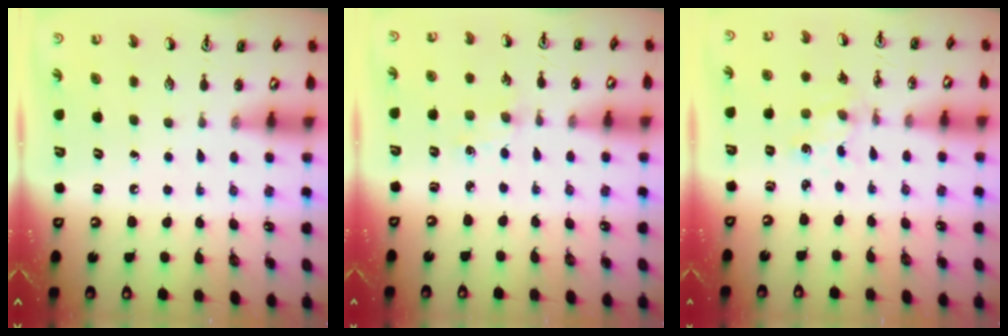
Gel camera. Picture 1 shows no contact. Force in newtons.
{"total": 1.1, "press": 1.0, "slide": 0.2}
{"total": 0.7, "press": 0.7, "slide": 0.1}